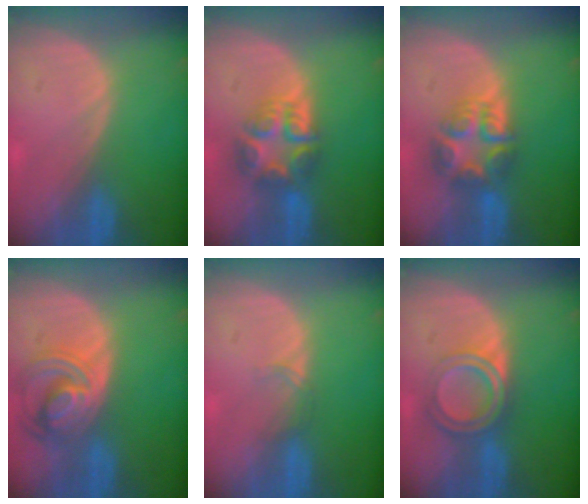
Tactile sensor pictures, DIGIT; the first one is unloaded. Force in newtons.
{"total": 7.7, "press": 6.7, "slide": 3.7}
{"total": 7.7, "press": 6.7, "slide": 3.7}
{"total": 8.2, "press": 7.2, "slide": 4.1}
{"total": 1.3, "press": 1.2, "slide": 0.2}
{"total": 6.3, "press": 5.3, "slide": 3.4}